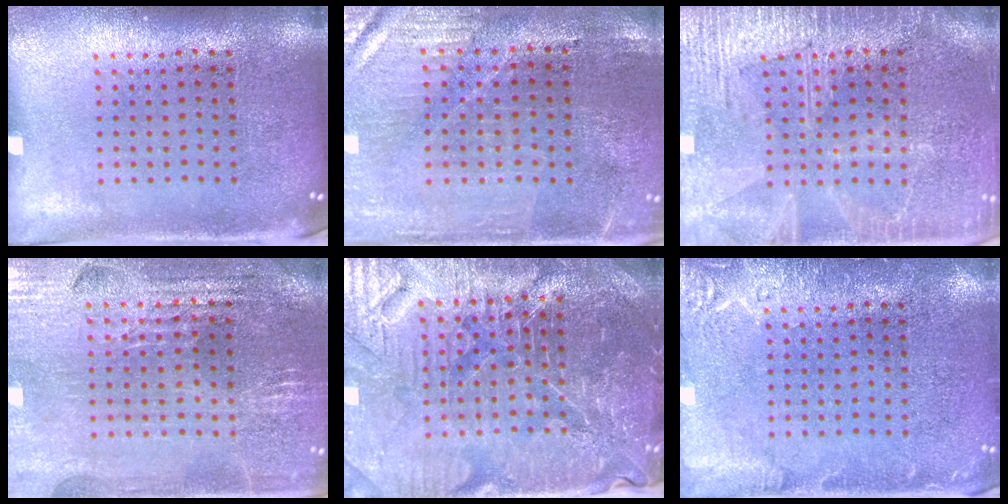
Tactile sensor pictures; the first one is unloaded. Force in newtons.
{"total": 1.1, "press": 1.1, "slide": 0.2}
{"total": 4.3, "press": 4.2, "slide": 0.5}
{"total": 2.9, "press": 2.8, "slide": 0.5}
{"total": 5.4, "press": 5.1, "slide": 1.8}
{"total": 2.4, "press": 2.4, "slide": 0.4}